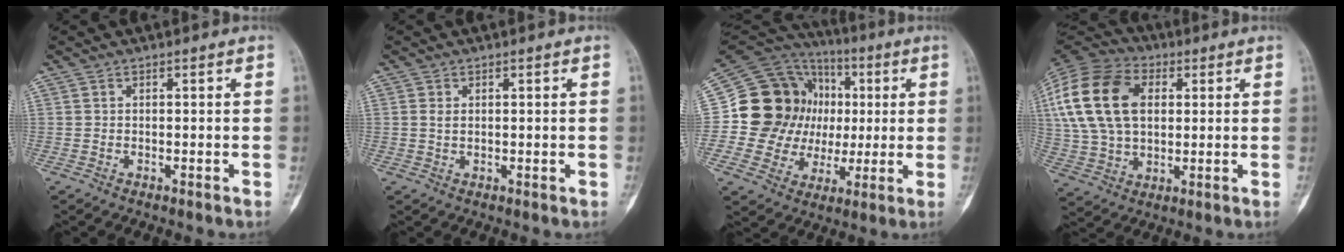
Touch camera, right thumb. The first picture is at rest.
{"total": 1.6, "force": [0.4, 1.1, 1.1], "torque": [-0.016, 0.000, 0.009]}
{"total": 21.4, "force": [1.6, 18.5, 10.7], "torque": [-0.139, 0.039, 0.042]}
{"total": 21.4, "force": [4.4, 14.1, 15.5], "torque": [-0.305, 0.010, 0.076]}